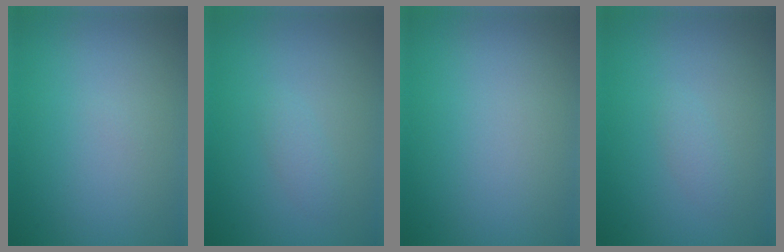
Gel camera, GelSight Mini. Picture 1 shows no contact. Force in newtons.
{"total": 1.0, "press": 1.0, "slide": 0.0}
{"total": 0.0}
{"total": 1.1, "press": 1.1, "slide": 0.1}